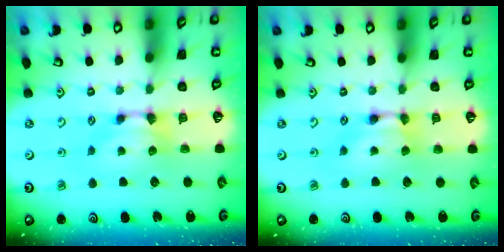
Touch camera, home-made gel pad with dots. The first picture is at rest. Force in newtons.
{"total": 1.8, "press": 1.7, "slide": 0.1}